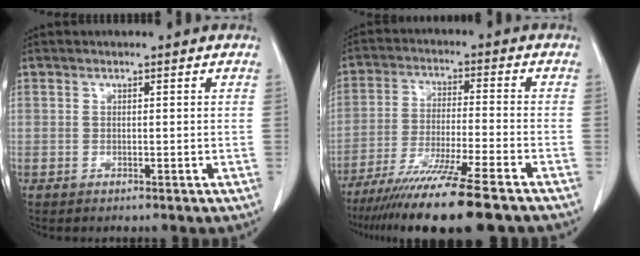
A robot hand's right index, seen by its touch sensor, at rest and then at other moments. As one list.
[{"total": 15.2, "force": [-11.8, -0.6, 9.5], "torque": [-0.174, -0.052, -0.196]}]